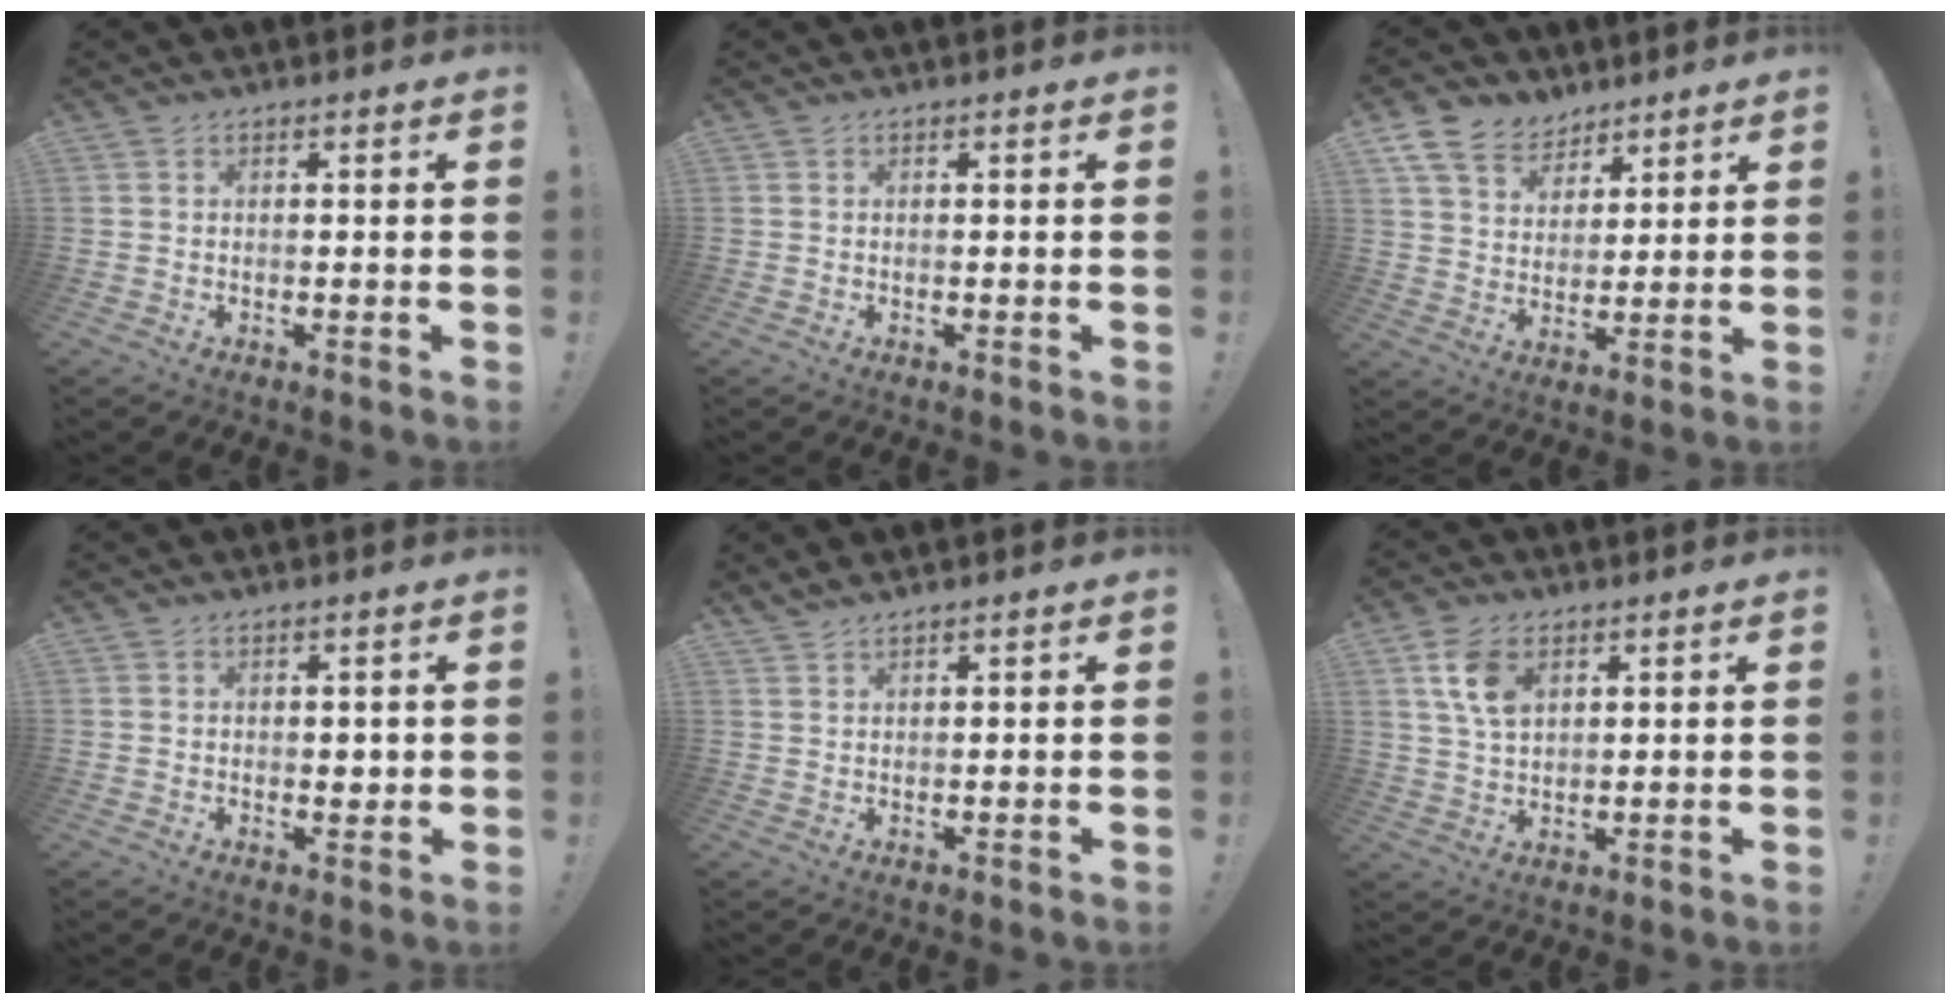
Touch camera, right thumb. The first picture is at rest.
{"total": 0.0}
{"total": 10.5, "force": [7.5, 6.8, 2.7], "torque": [-0.056, -0.051, 0.151]}
{"total": 1.7, "force": [0.3, 1.4, 0.9], "torque": [-0.004, -0.003, 0.003]}
{"total": 2.0, "force": [1.9, 0.2, 0.4], "torque": [-0.012, -0.010, 0.037]}
{"total": 8.7, "force": [3.8, 5.2, 5.8], "torque": [-0.101, -0.008, 0.072]}